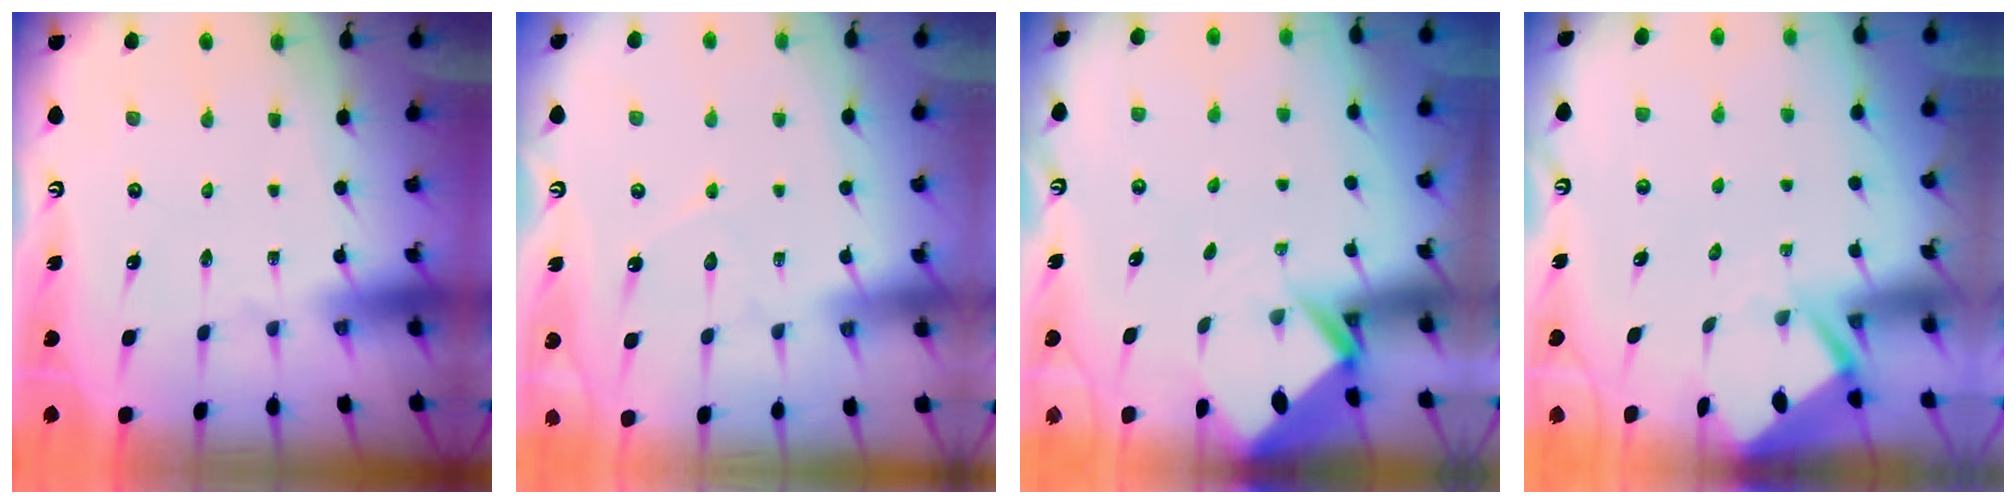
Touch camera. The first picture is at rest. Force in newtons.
{"total": 5.5, "press": 5.5, "slide": 0.5}
{"total": 2.4, "press": 2.4, "slide": 0.1}
{"total": 3.3, "press": 3.3, "slide": 0.3}